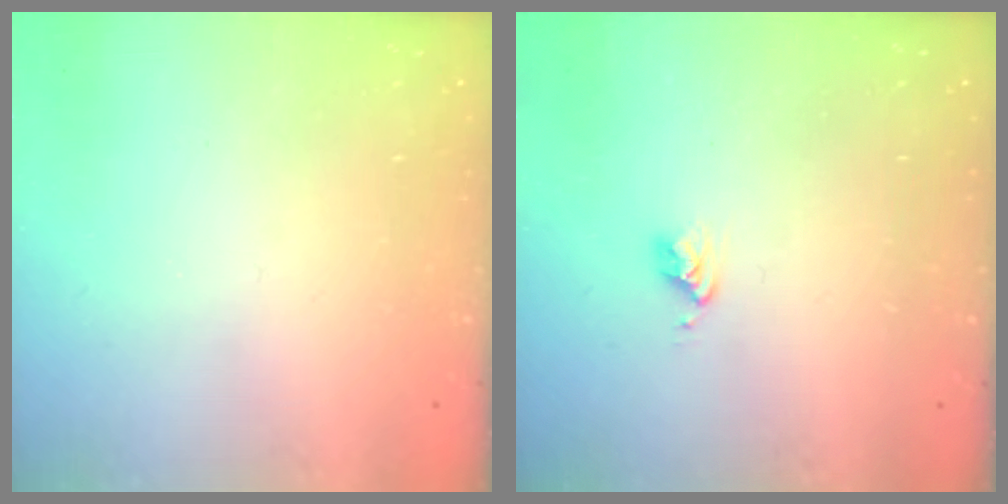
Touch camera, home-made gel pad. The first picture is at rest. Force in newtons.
{"total": 2.7, "press": 2.6, "slide": 0.4}